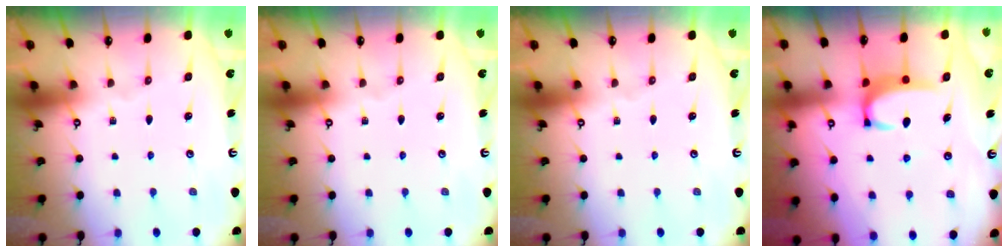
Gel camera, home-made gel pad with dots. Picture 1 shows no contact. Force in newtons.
{"total": 0.0}
{"total": 0.0}
{"total": 3.4, "press": 3.3, "slide": 0.6}